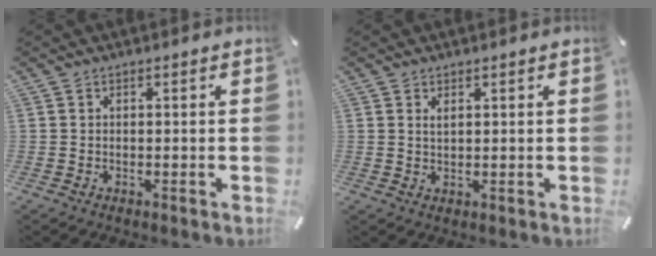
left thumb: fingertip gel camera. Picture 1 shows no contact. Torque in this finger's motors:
{"motor_torque": [0.19, -0.28, 0.03, 0.04, 0.00]}